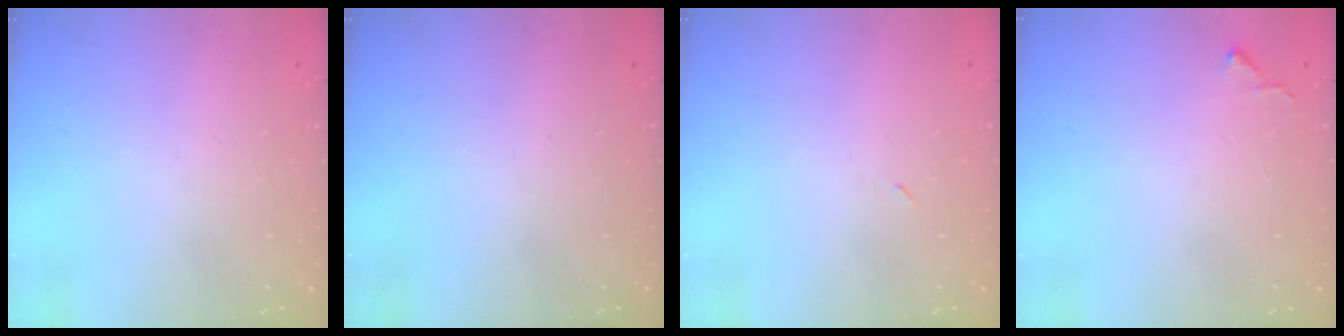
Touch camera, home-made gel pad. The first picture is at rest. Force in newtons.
{"total": 0.0}
{"total": 2.1, "press": 1.9, "slide": 1.0}
{"total": 5.1, "press": 5.0, "slide": 0.7}